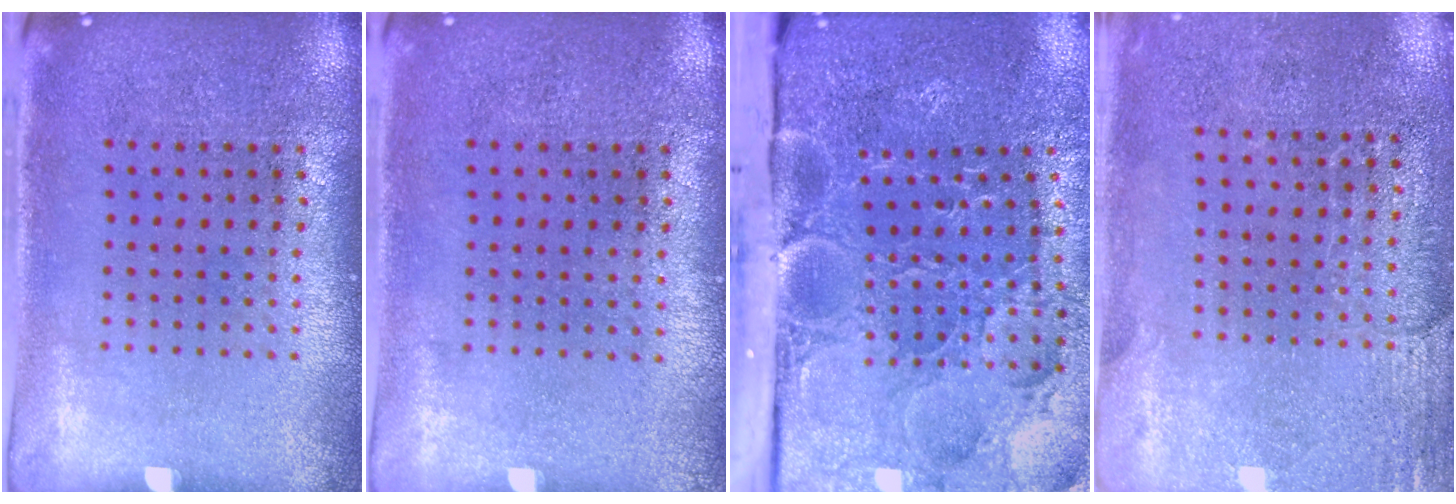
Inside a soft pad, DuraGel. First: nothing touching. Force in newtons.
{"total": 0.0}
{"total": 4.4, "press": 3.8, "slide": 2.1}
{"total": 2.6, "press": 2.3, "slide": 1.2}